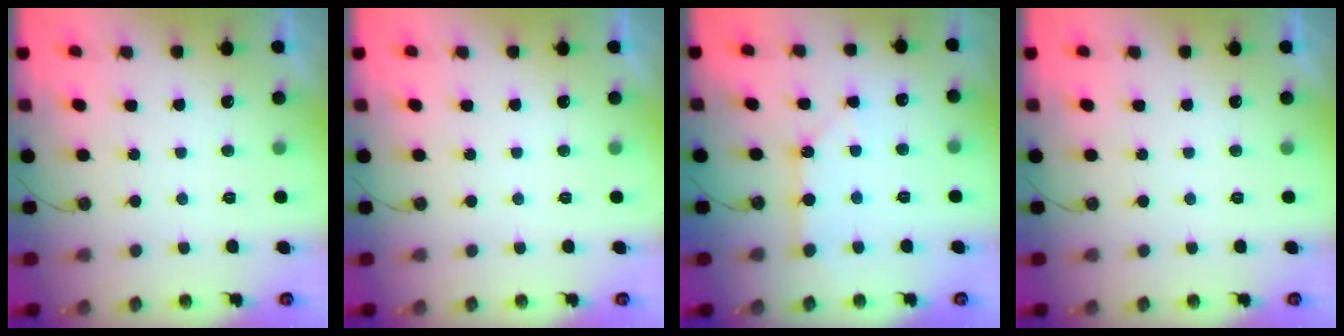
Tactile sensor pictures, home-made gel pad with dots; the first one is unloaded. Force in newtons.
{"total": 0.0}
{"total": 2.8, "press": 2.8, "slide": 0.1}
{"total": 0.0}